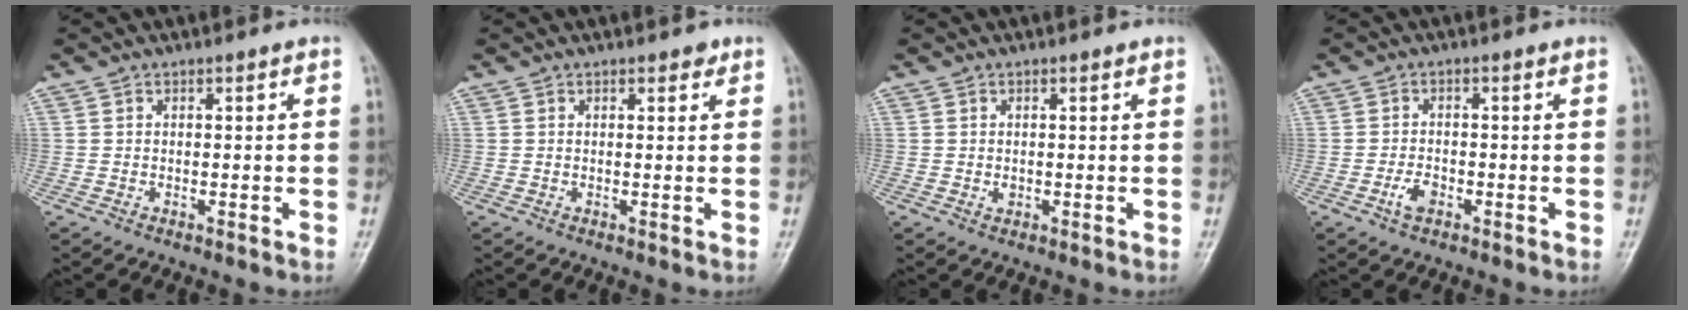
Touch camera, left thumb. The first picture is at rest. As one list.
[{"total": 1.2, "force": [0.8, 0.6, 0.6], "torque": [0.000, -0.003, 0.007]}, {"total": 0.9, "force": [0.1, 0.7, 0.6], "torque": [-0.007, -0.001, 0.004]}, {"total": 2.9, "force": [-1.3, 1.6, 2.0], "torque": [-0.038, 0.006, -0.024]}]